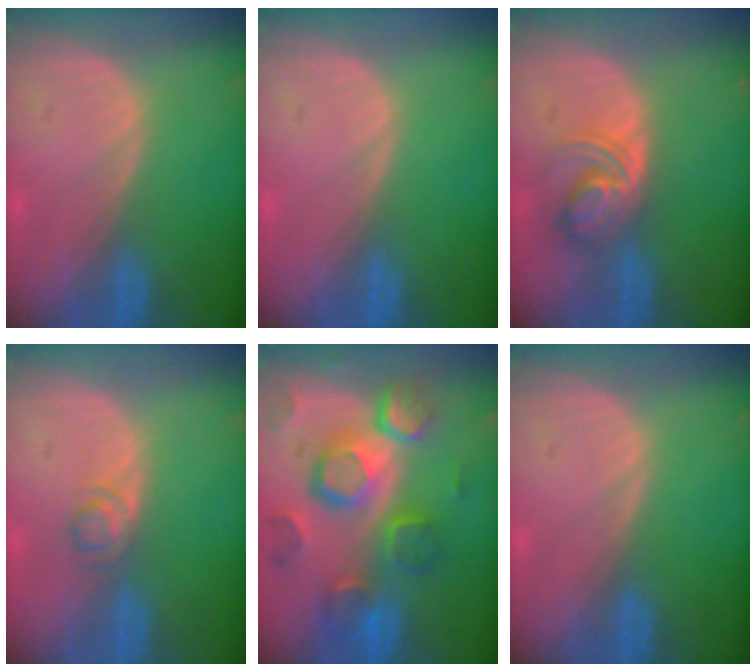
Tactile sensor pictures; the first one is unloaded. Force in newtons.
{"total": 0.0}
{"total": 5.6, "press": 5.4, "slide": 1.1}
{"total": 2.2, "press": 2.2, "slide": 0.2}
{"total": 12.4, "press": 10.7, "slide": 6.2}
{"total": 0.0}